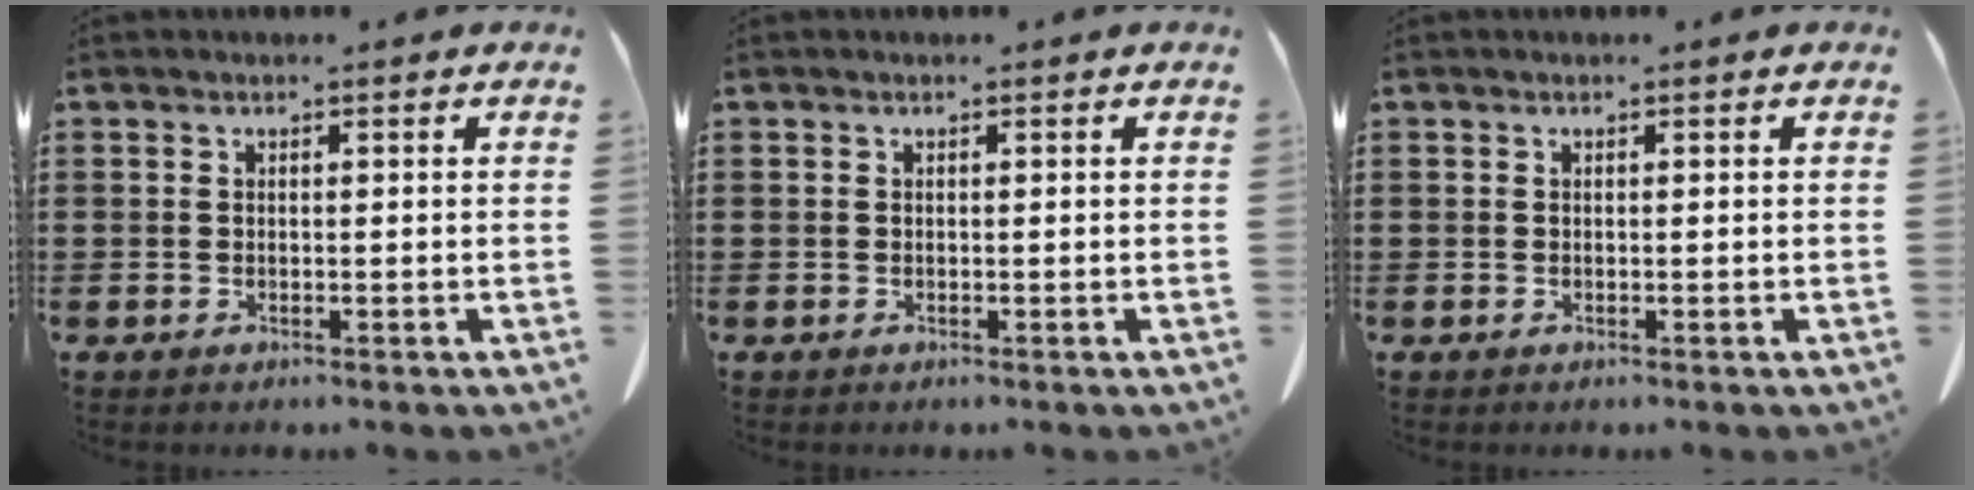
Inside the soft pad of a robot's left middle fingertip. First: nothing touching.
{"total": 0.0}
{"total": 0.0}